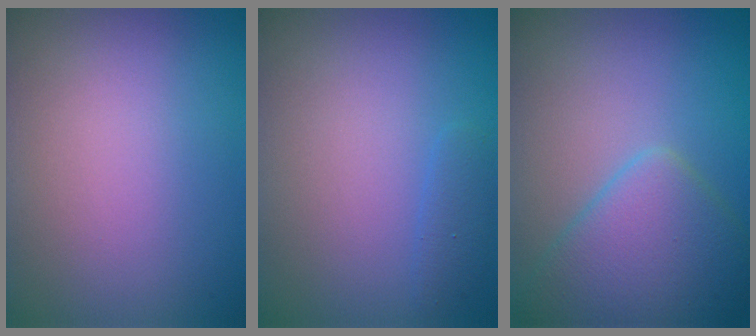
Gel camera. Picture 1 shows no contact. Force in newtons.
{"total": 1.1, "press": 1.1, "slide": 0.1}
{"total": 5.6, "press": 5.6, "slide": 0.2}